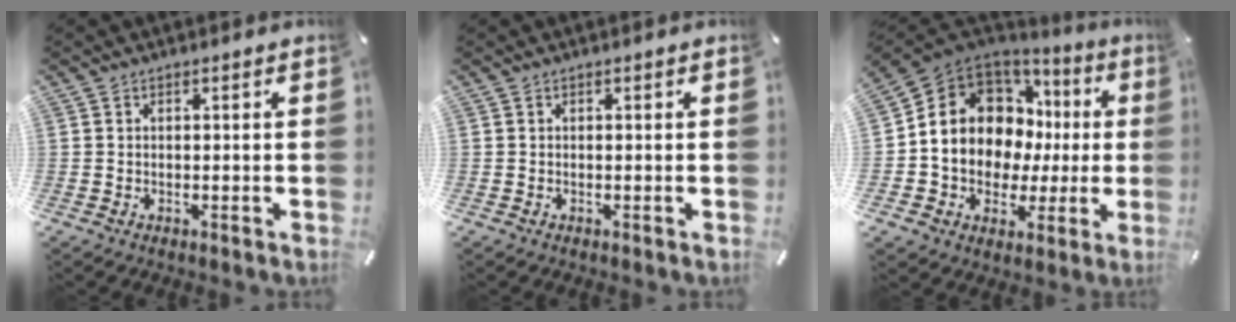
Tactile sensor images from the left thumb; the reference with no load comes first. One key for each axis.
{"total": 0.0}
{"total": 14.0, "fx": 2.1, "fy": 12.2, "fz": 6.5, "tx": -0.133, "ty": -0.032, "tz": 0.046}